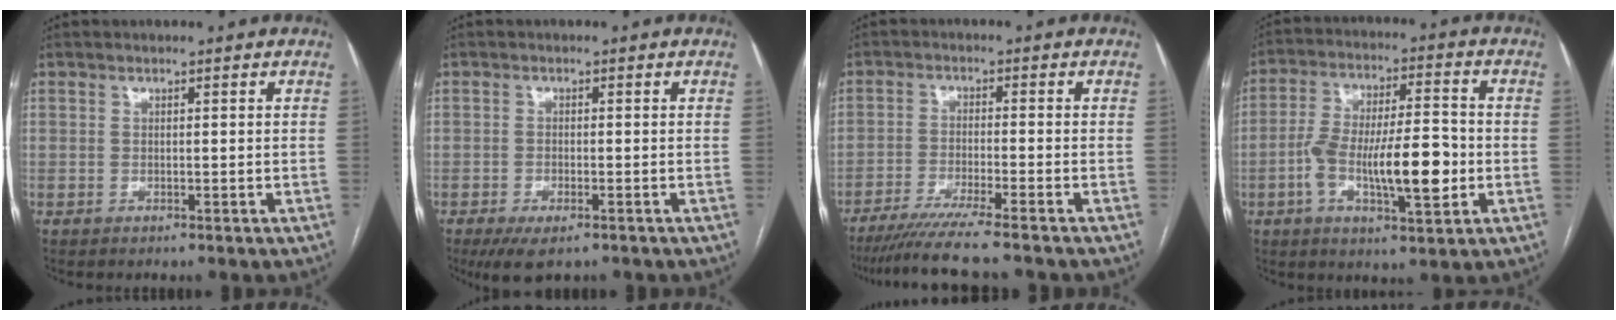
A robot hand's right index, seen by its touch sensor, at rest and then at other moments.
{"total": 4.8, "force": [-3.1, 1.7, 3.2], "torque": [-0.058, -0.009, -0.046]}
{"total": 9.8, "force": [-8.3, -1.3, 5.1], "torque": [-0.065, -0.032, -0.133]}
{"total": 14.2, "force": [-3.1, 3.7, 13.3], "torque": [-0.238, 0.013, -0.049]}